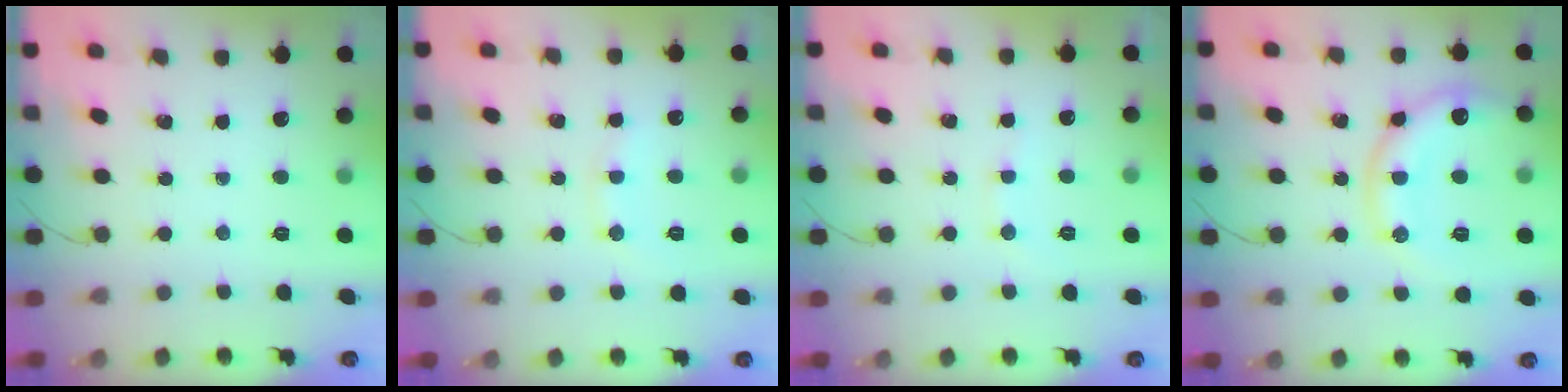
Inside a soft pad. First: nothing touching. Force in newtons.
{"total": 8.3, "press": 8.2, "slide": 1.1}
{"total": 5.0, "press": 4.8, "slide": 1.2}
{"total": 13.4, "press": 13.3, "slide": 1.5}